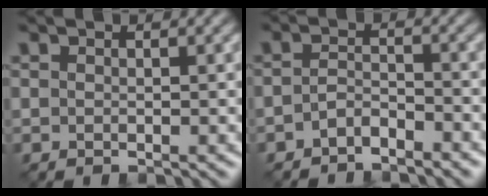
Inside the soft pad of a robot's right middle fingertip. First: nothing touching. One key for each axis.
{"total": 1.9, "fx": -1.6, "fy": 0.4, "fz": 0.9, "tx": -0.025, "ty": 0.008, "tz": -0.035}